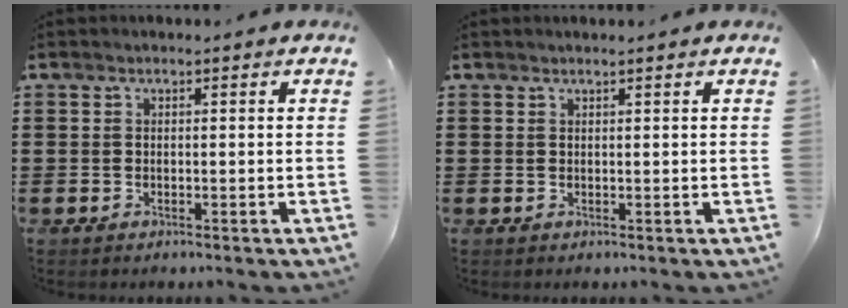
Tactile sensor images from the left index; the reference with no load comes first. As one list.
[{"total": 0.8, "force": [0.7, -0.2, 0.4], "torque": [-0.006, -0.003, 0.015]}]